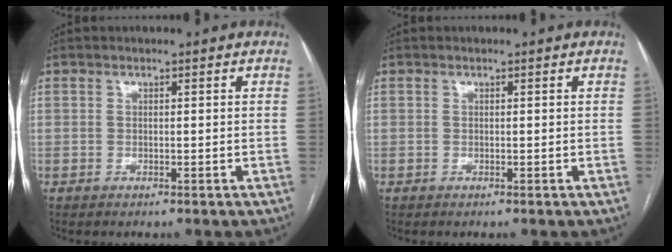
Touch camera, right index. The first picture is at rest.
{"total": 0.0}